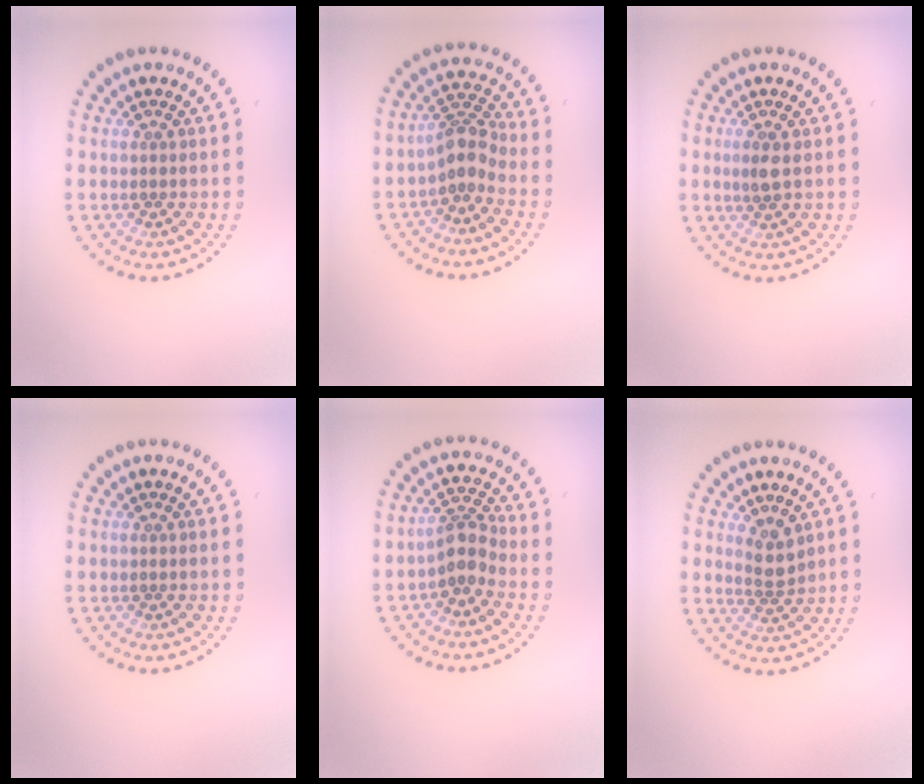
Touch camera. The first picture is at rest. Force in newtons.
{"total": 2.8, "press": 2.2, "slide": 1.8}
{"total": 1.5, "press": 1.3, "slide": 0.6}
{"total": 0.0}
{"total": 2.7, "press": 2.1, "slide": 1.7}
{"total": 2.0, "press": 1.7, "slide": 1.1}